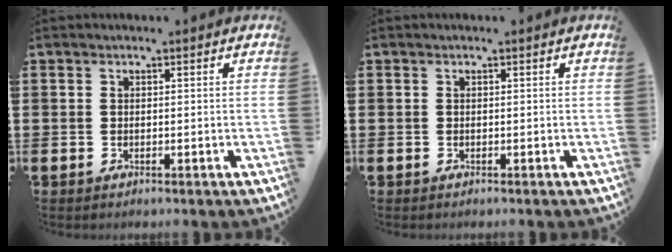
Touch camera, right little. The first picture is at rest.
{"total": 0.0}